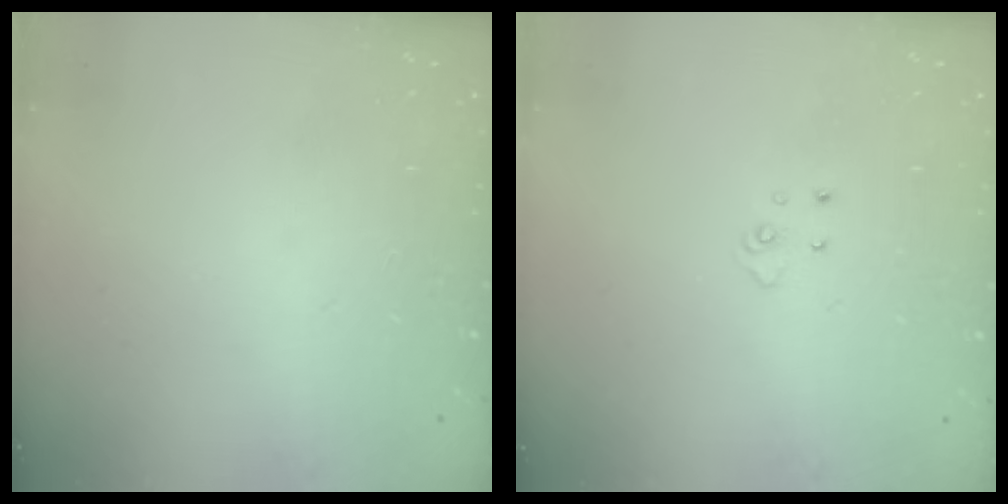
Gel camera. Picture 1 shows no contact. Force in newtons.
{"total": 3.7, "press": 3.7, "slide": 0.3}